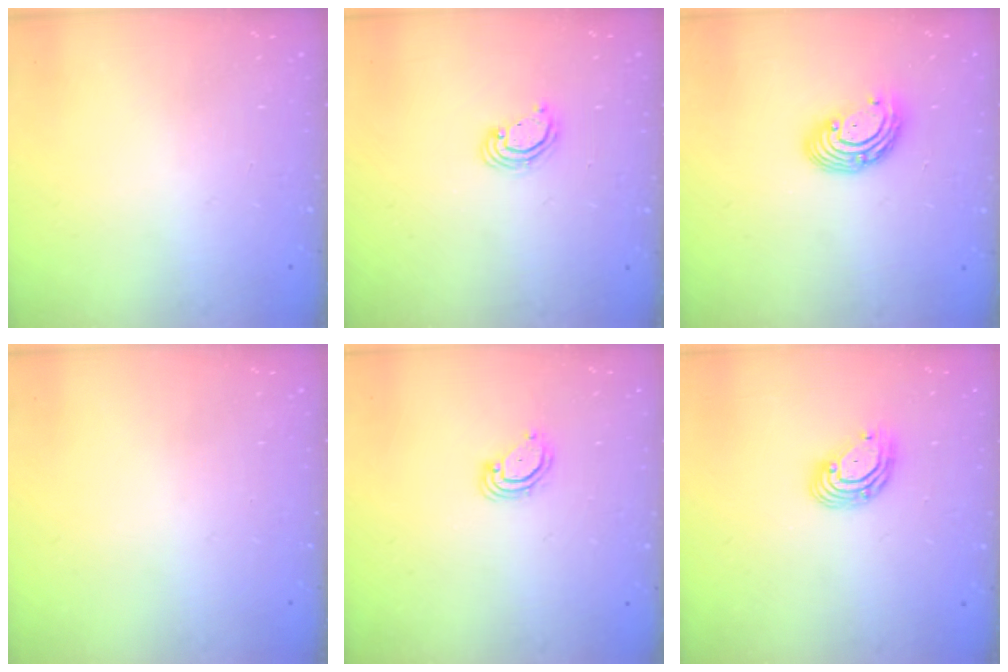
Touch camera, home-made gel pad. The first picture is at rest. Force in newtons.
{"total": 3.8, "press": 3.8, "slide": 0.2}
{"total": 8.1, "press": 8.0, "slide": 1.5}
{"total": 0.0}
{"total": 3.5, "press": 3.5, "slide": 0.3}
{"total": 7.3, "press": 7.2, "slide": 1.3}